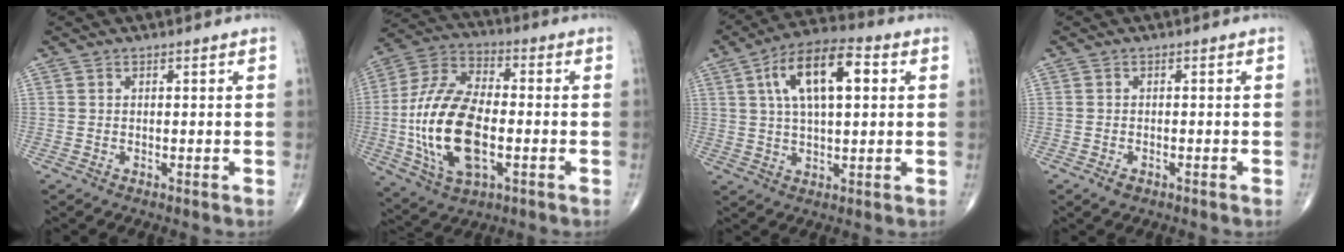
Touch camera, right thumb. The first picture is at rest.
{"total": 20.9, "force": [-3.3, 10.9, 17.5], "torque": [-0.349, 0.014, -0.054]}
{"total": 14.0, "force": [3.9, 6.0, 12.1], "torque": [-0.204, 0.015, 0.061]}
{"total": 1.6, "force": [-1.0, 0.9, 1.0], "torque": [-0.019, 0.002, -0.015]}